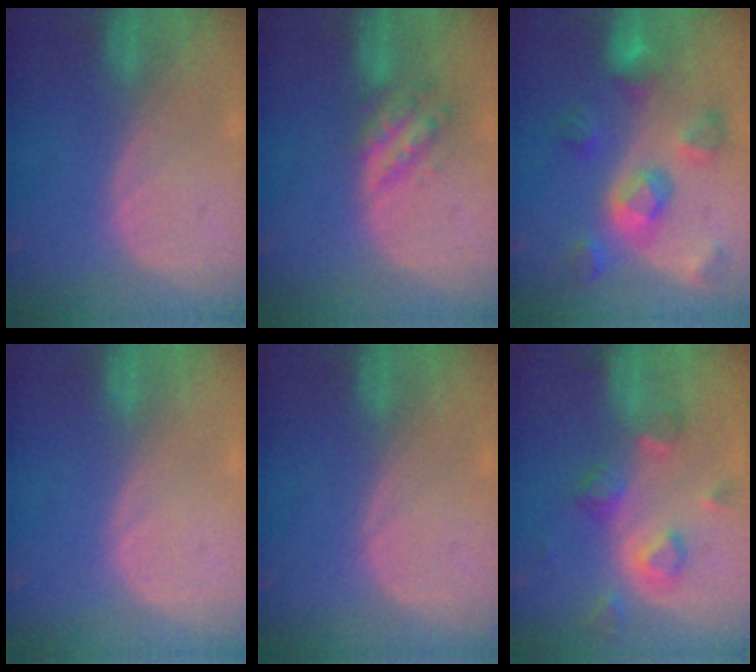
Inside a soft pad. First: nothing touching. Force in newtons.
{"total": 5.0, "press": 5.0, "slide": 0.1}
{"total": 9.8, "press": 8.8, "slide": 4.4}
{"total": 0.0}
{"total": 0.0}
{"total": 7.3, "press": 6.9, "slide": 2.5}